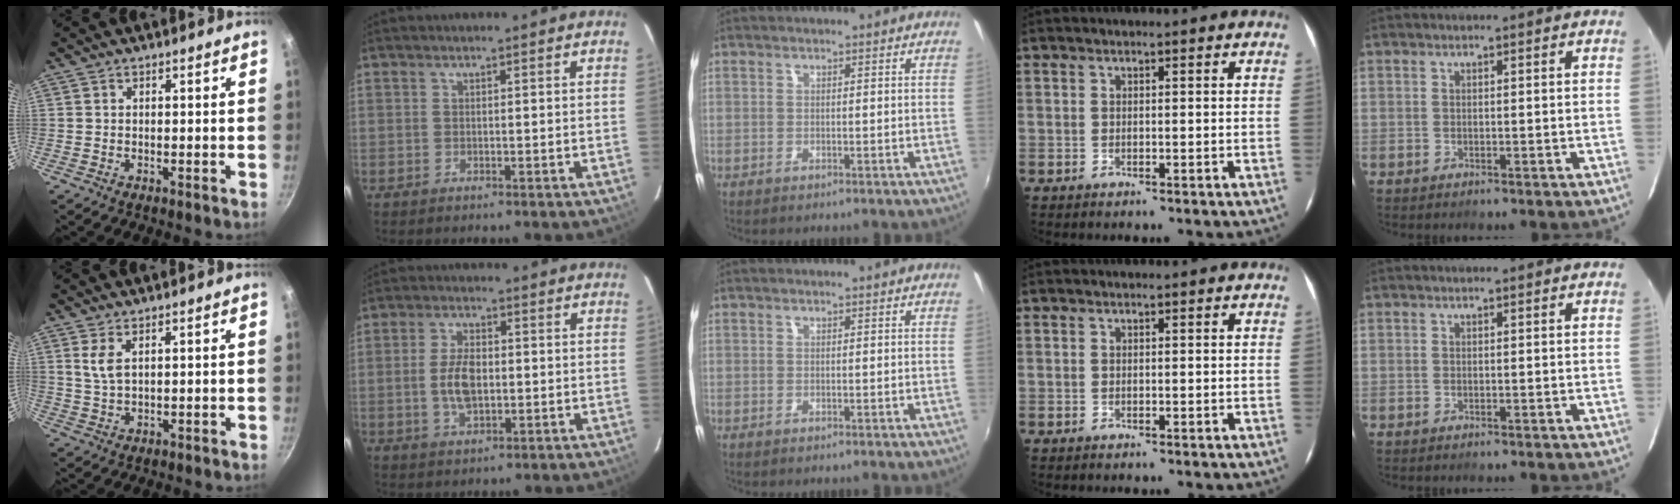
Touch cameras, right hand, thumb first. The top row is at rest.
{"thumb": {"total": 3.7, "force": [1.5, 1.6, 3.0], "torque": [-0.057, -0.011, 0.033]}, "index": {"total": 7.0, "force": [-0.5, 3.8, 5.9], "torque": [-0.114, 0.001, -0.005]}}